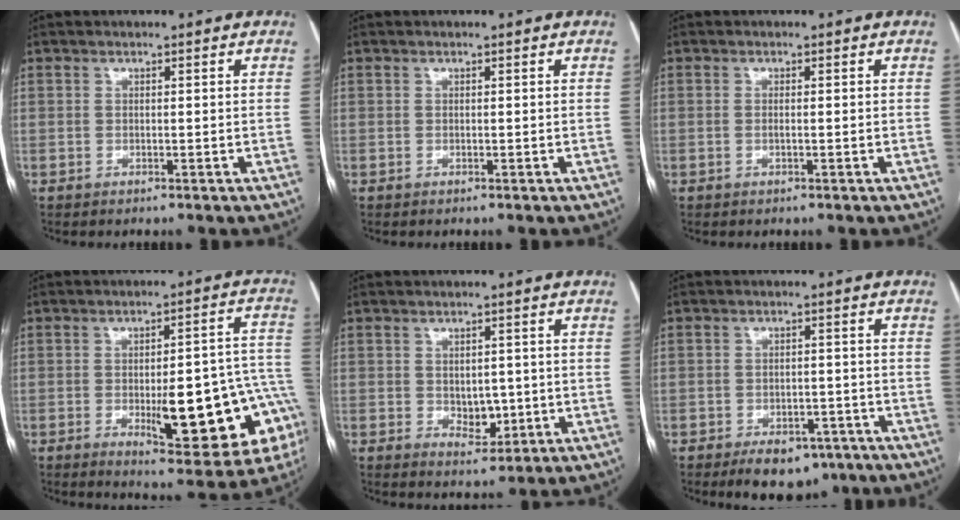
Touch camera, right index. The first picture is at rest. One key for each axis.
{"total": 0.0}
{"total": 0.9, "fx": -0.2, "fy": 0.1, "fz": 0.9, "tx": -0.019, "ty": -0.001, "tz": 0.000}
{"total": 20.4, "fx": -5.3, "fy": 5.3, "fz": 19.0, "tx": -0.160, "ty": 0.026, "tz": -0.048}
{"total": 4.2, "fx": -0.4, "fy": 2.9, "fz": 3.1, "tx": -0.040, "ty": 0.000, "tz": 0.006}
{"total": 7.9, "fx": -5.5, "fy": 4.3, "fz": 3.7, "tx": -0.044, "ty": 0.008, "tz": -0.073}